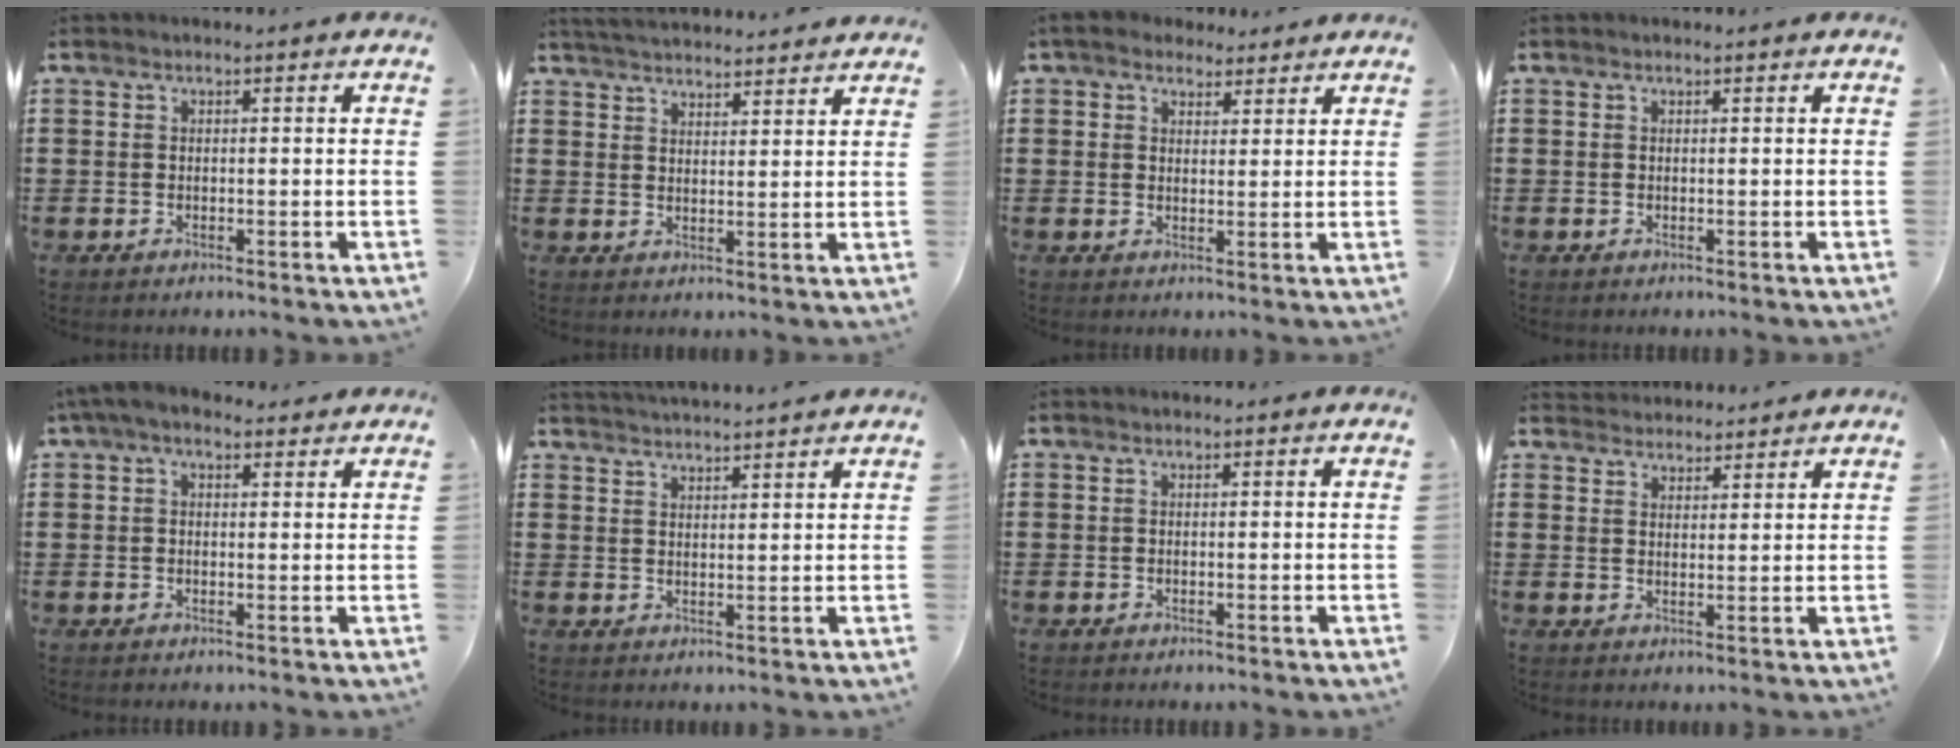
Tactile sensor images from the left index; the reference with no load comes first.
{"total": 3.8, "force": [3.8, -0.2, 0.3], "torque": [-0.018, -0.014, 0.070]}
{"total": 3.9, "force": [3.2, 1.9, 1.1], "torque": [-0.033, 0.003, 0.061]}
{"total": 0.0}
{"total": 3.2, "force": [1.8, 1.5, 2.2], "torque": [-0.048, 0.005, 0.033]}
{"total": 2.9, "force": [2.8, -0.5, 0.0], "torque": [-0.009, -0.012, 0.053]}
{"total": 0.0}
{"total": 2.8, "force": [2.8, 0.4, -0.4], "torque": [-0.001, -0.008, 0.054]}